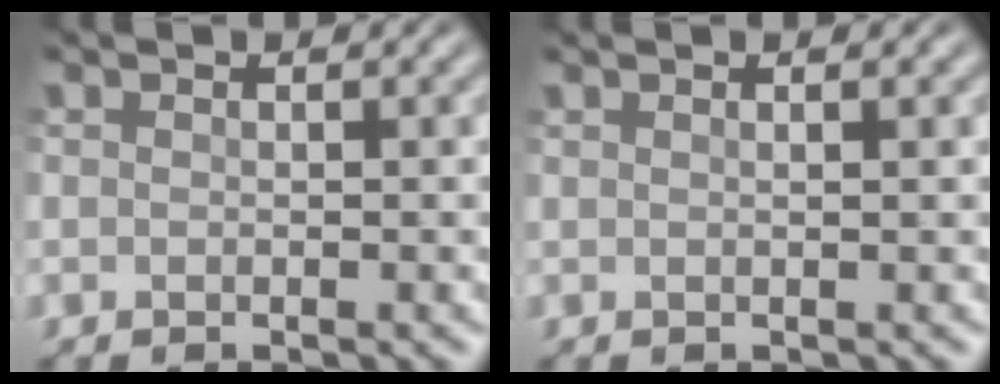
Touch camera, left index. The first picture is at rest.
{"total": 1.7, "force": [0.9, 0.7, 1.2], "torque": [-0.004, -0.002, -0.002]}